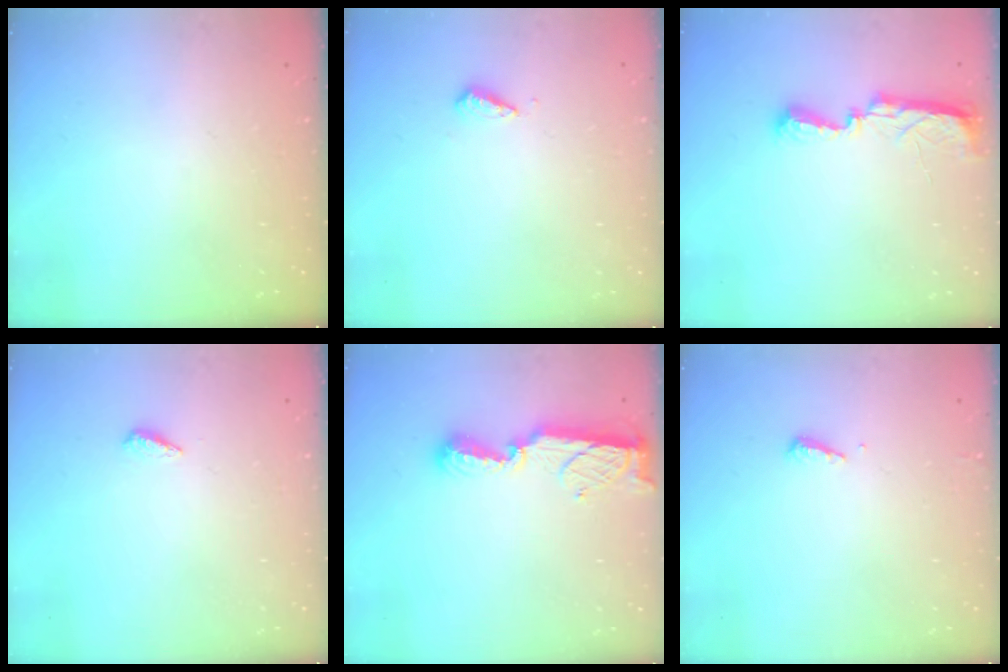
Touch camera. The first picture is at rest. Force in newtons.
{"total": 2.8, "press": 2.8, "slide": 0.7}
{"total": 8.0, "press": 7.9, "slide": 1.1}
{"total": 4.8, "press": 4.8, "slide": 0.4}
{"total": 8.5, "press": 8.4, "slide": 0.2}
{"total": 5.1, "press": 5.1, "slide": 0.5}